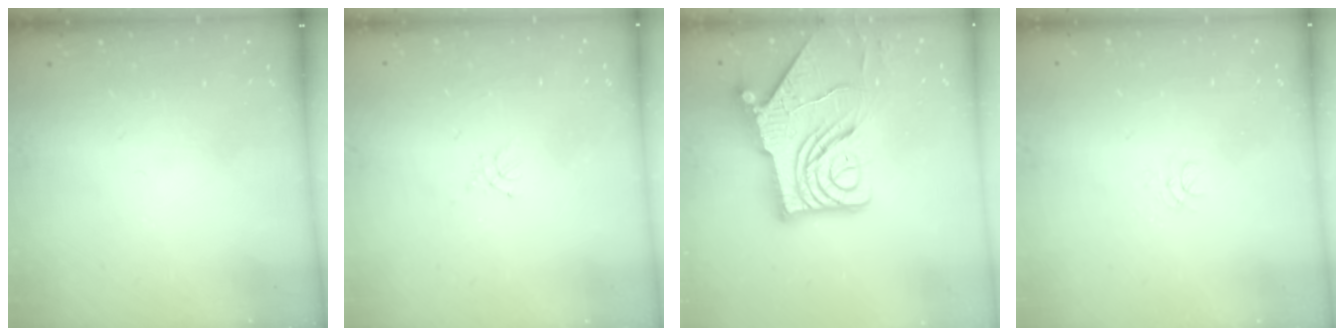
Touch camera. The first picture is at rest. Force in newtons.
{"total": 2.3, "press": 2.2, "slide": 0.3}
{"total": 16.1, "press": 16.0, "slide": 1.9}
{"total": 3.0, "press": 3.0, "slide": 0.2}